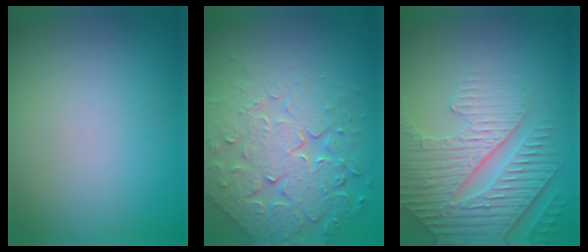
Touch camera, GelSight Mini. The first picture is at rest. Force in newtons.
{"total": 7.9, "press": 5.7, "slide": 5.6}
{"total": 5.1, "press": 4.7, "slide": 1.9}